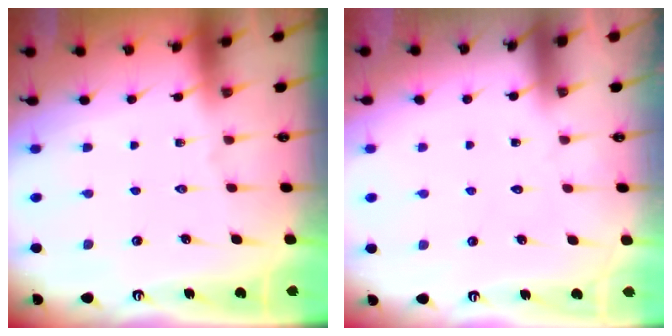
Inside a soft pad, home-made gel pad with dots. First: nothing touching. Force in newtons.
{"total": 1.5, "press": 1.5, "slide": 0.2}